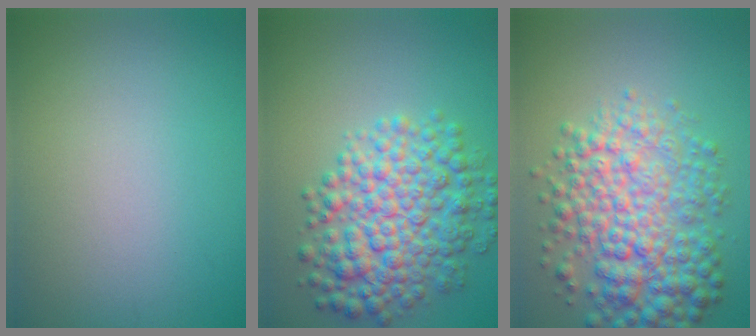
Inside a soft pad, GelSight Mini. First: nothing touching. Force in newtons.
{"total": 7.4, "press": 7.4, "slide": 0.1}
{"total": 7.8, "press": 7.8, "slide": 0.1}